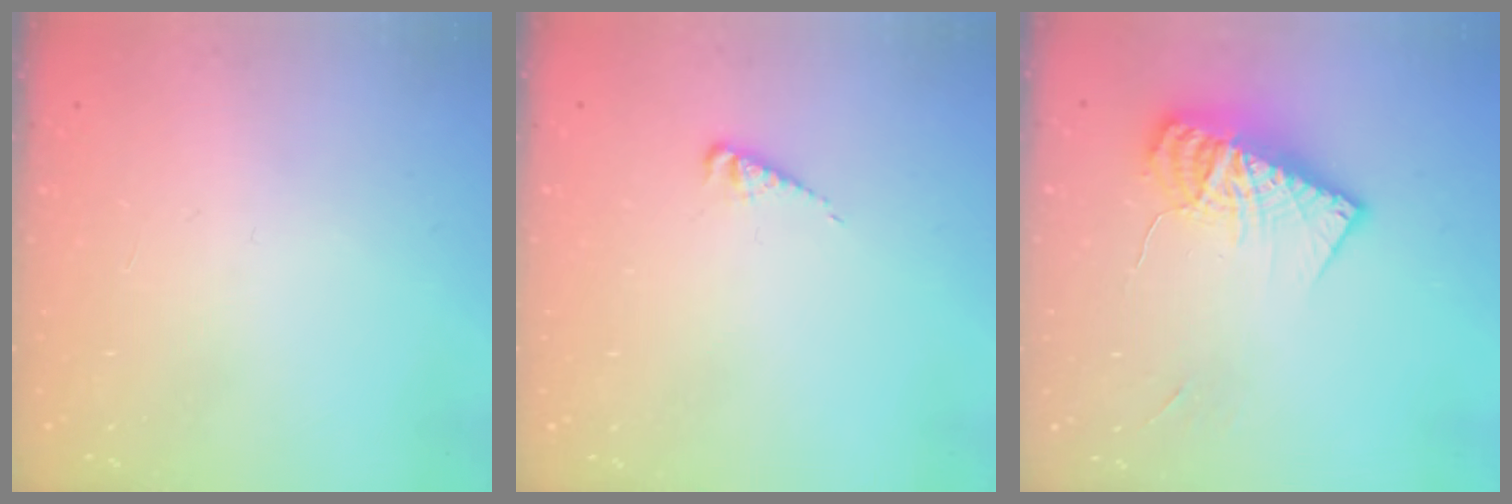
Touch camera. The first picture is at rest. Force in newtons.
{"total": 2.9, "press": 2.9, "slide": 0.4}
{"total": 12.3, "press": 12.2, "slide": 1.3}